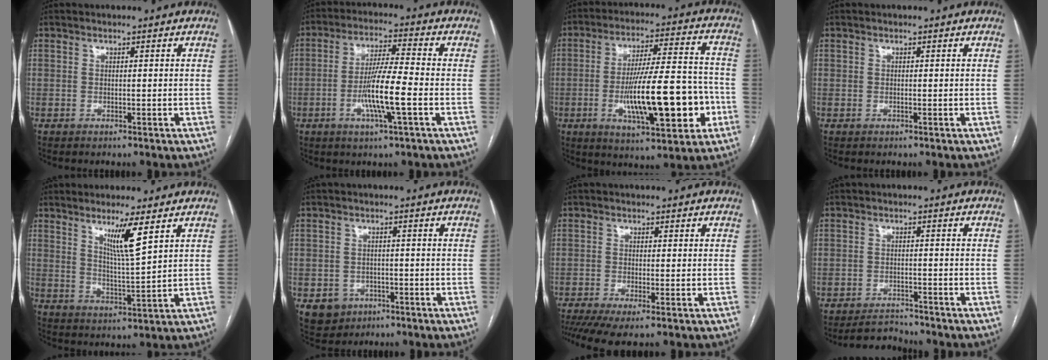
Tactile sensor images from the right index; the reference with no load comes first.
{"total": 9.3, "force": [-2.6, 0.1, 9.0], "torque": [-0.171, -0.005, -0.053]}
{"total": 17.8, "force": [-4.6, 3.7, 16.8], "torque": [-0.281, 0.006, -0.066]}
{"total": 0.0}
{"total": 6.6, "force": [3.7, -0.5, 5.4], "torque": [-0.097, -0.018, 0.068]}
{"total": 5.0, "force": [-2.1, 4.4, 1.1], "torque": [-0.012, 0.006, -0.023]}
{"total": 5.1, "force": [-3.2, 0.9, 3.8], "torque": [-0.065, -0.011, -0.058]}
{"total": 3.3, "force": [-3.2, 0.5, -0.4], "torque": [0.003, -0.008, -0.052]}